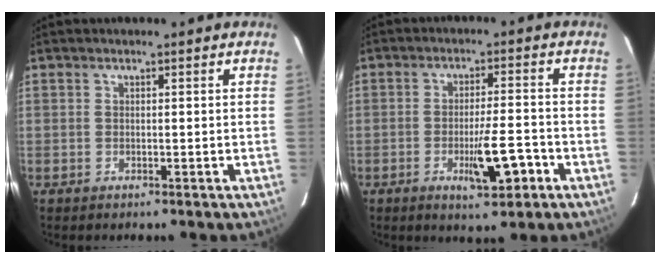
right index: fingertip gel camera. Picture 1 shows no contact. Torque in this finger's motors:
{"motor_torque": [0.24, -0.17, 0.14, 0.08]}